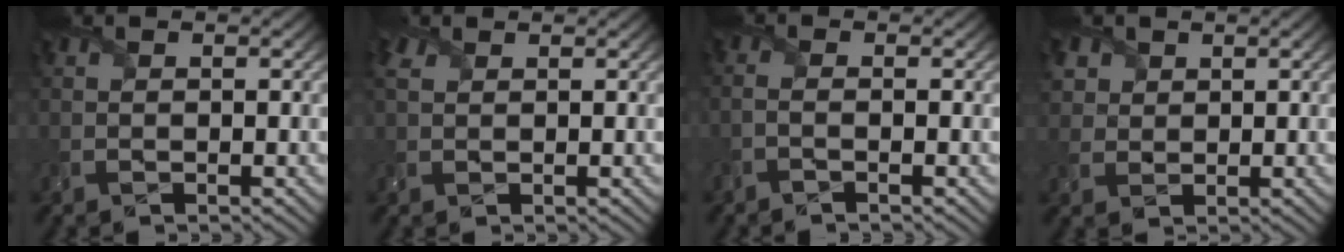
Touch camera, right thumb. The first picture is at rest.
{"total": 2.1, "force": [1.3, 1.3, 1.1], "torque": [-0.032, 0.010, 0.027]}
{"total": 1.4, "force": [-1.0, 0.2, 1.0], "torque": [-0.020, 0.000, -0.030]}
{"total": 3.2, "force": [1.5, 2.6, 0.9], "torque": [-0.034, -0.001, 0.033]}